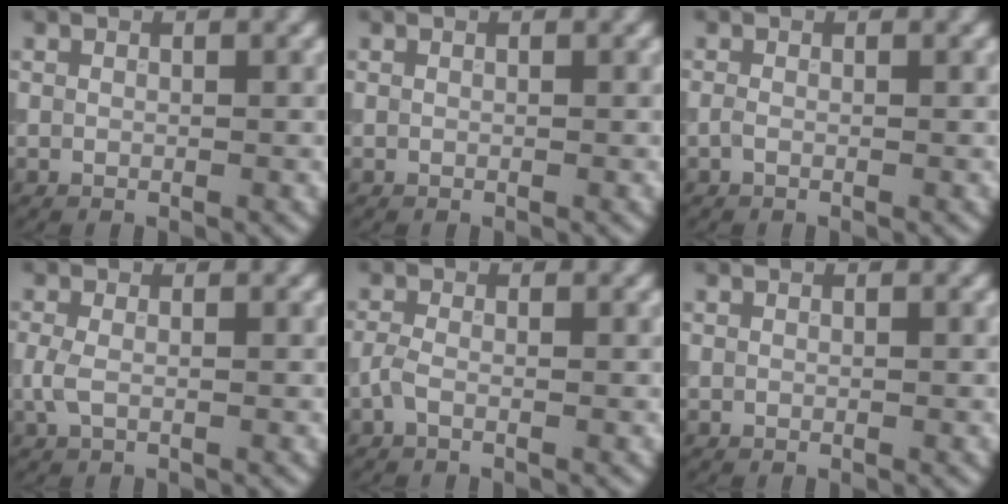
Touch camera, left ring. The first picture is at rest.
{"total": 0.0}
{"total": 0.6, "force": [-0.3, 0.2, 0.5], "torque": [-0.013, -0.001, -0.007]}
{"total": 1.6, "force": [-0.2, 0.8, 1.4], "torque": [-0.036, 0.001, -0.008]}
{"total": 1.4, "force": [-0.6, 0.5, 1.1], "torque": [-0.028, 0.000, -0.018]}
{"total": 0.0}